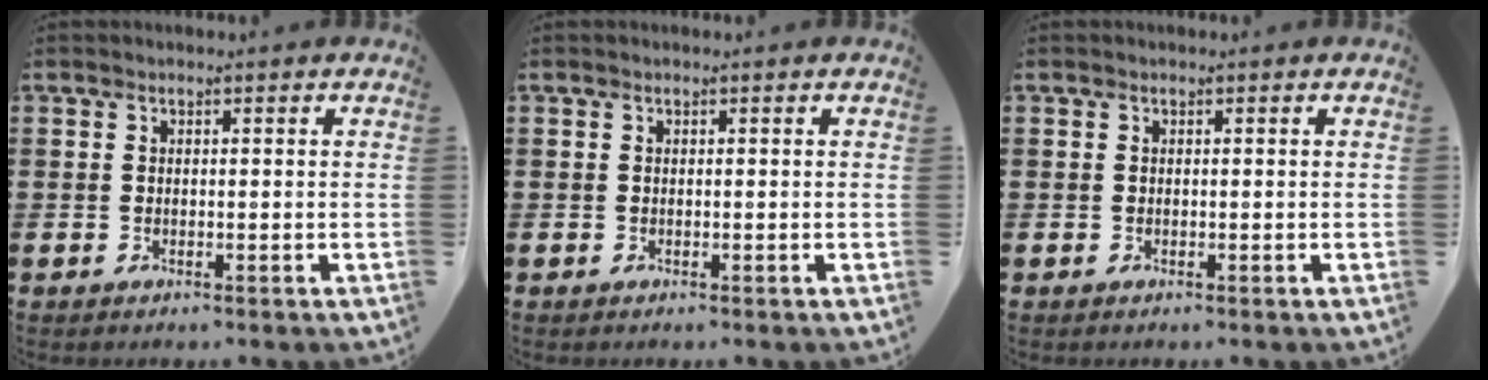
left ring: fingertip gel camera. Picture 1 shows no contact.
{"total": 0.0}
{"total": 0.0}